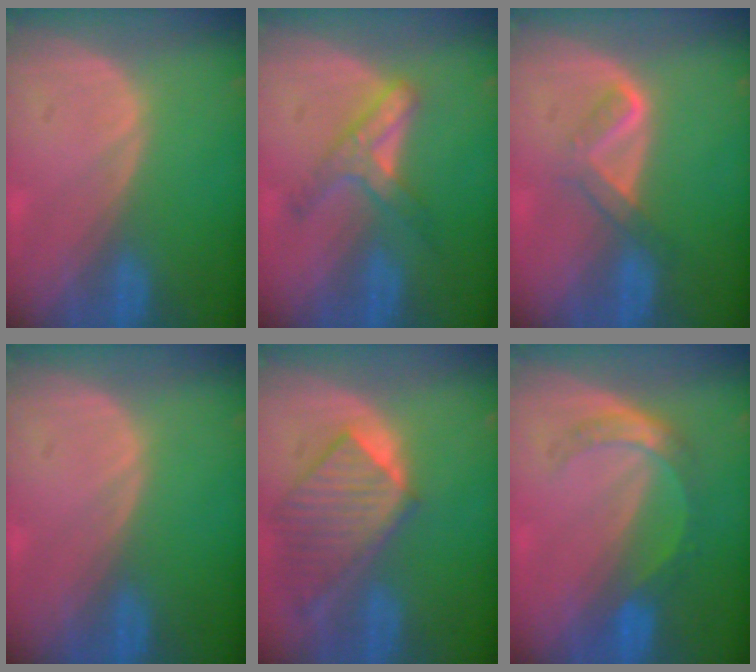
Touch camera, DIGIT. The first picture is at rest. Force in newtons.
{"total": 5.2, "press": 5.2, "slide": 0.9}
{"total": 3.7, "press": 3.7, "slide": 0.6}
{"total": 0.0}
{"total": 9.3, "press": 8.1, "slide": 4.6}
{"total": 5.4, "press": 4.7, "slide": 2.5}